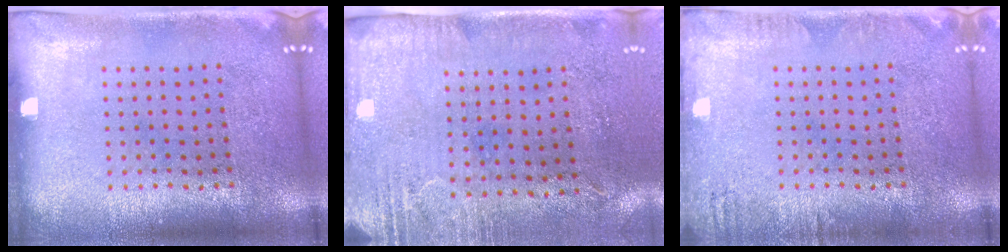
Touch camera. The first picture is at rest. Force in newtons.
{"total": 3.0, "press": 2.5, "slide": 1.8}
{"total": 1.5, "press": 1.5, "slide": 0.2}